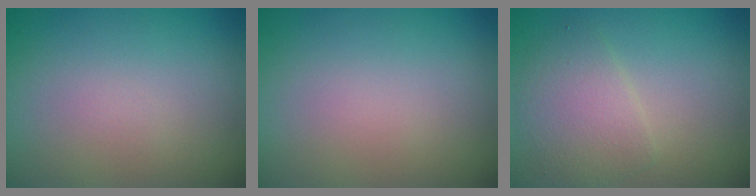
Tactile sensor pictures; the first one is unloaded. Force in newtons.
{"total": 0.0}
{"total": 3.4, "press": 3.4, "slide": 0.1}